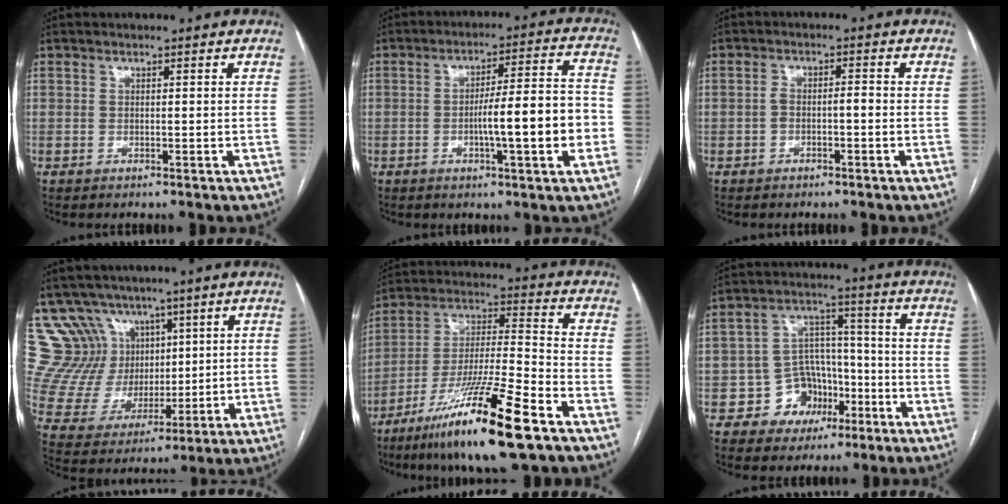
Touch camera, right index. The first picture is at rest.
{"total": 11.8, "force": [-2.8, 1.1, 11.4], "torque": [-0.172, 0.017, -0.041]}
{"total": 2.5, "force": [-0.9, 0.9, 2.2], "torque": [-0.038, 0.015, -0.011]}
{"total": 11.0, "force": [7.5, 7.8, 1.7], "torque": [-0.041, 0.043, 0.156]}
{"total": 18.5, "force": [-11.3, 0.6, 14.6], "torque": [-0.275, -0.036, -0.203]}
{"total": 8.2, "force": [-3.8, 7.0, 2.2], "torque": [-0.023, 0.028, -0.051]}